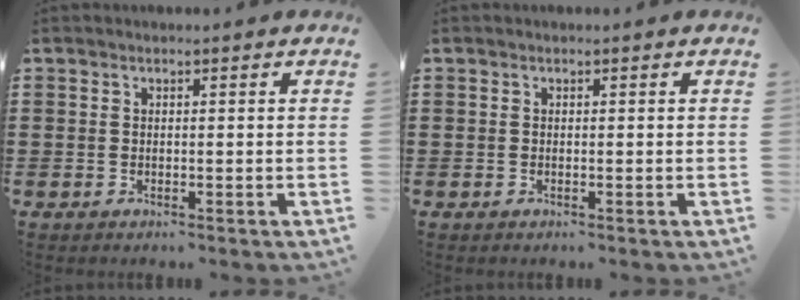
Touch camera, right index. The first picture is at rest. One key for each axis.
{"total": 0.0}